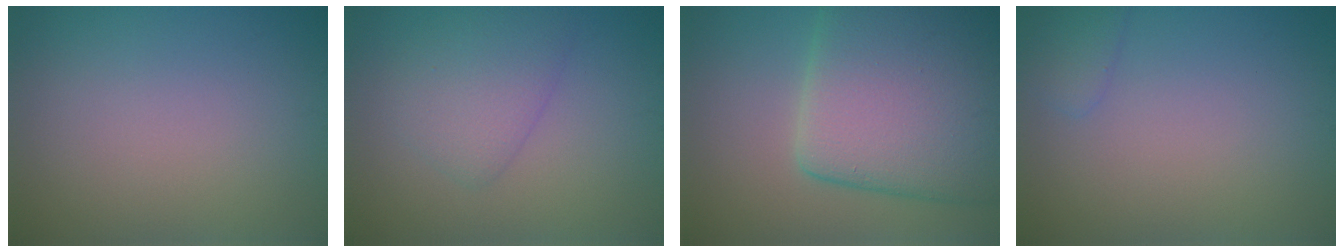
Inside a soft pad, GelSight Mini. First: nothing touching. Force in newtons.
{"total": 3.1, "press": 3.0, "slide": 0.3}
{"total": 13.2, "press": 13.2, "slide": 0.5}
{"total": 1.5, "press": 1.5, "slide": 0.2}